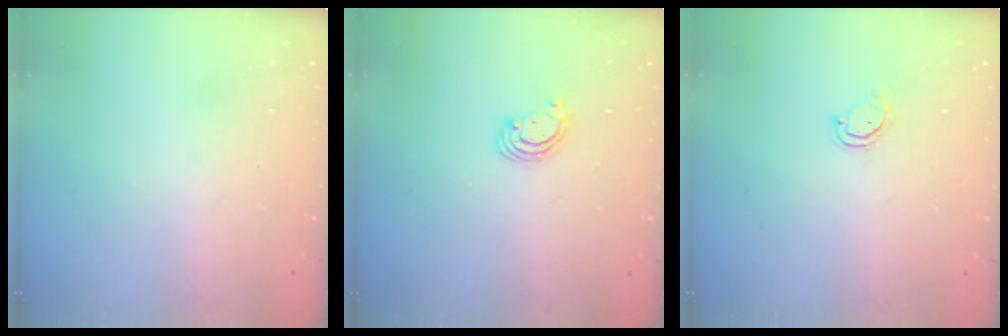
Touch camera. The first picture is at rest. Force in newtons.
{"total": 3.1, "press": 3.1, "slide": 0.1}
{"total": 3.6, "press": 3.6, "slide": 0.2}